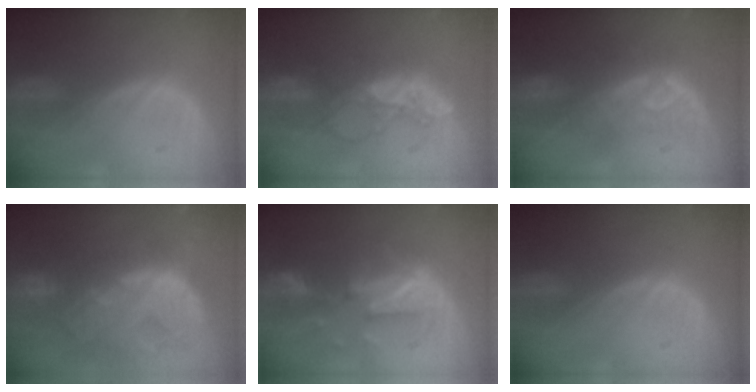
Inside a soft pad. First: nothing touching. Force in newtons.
{"total": 6.0, "press": 5.8, "slide": 1.6}
{"total": 8.2, "press": 7.4, "slide": 3.6}
{"total": 13.8, "press": 11.7, "slide": 7.4}
{"total": 10.0, "press": 8.7, "slide": 4.8}
{"total": 0.0}